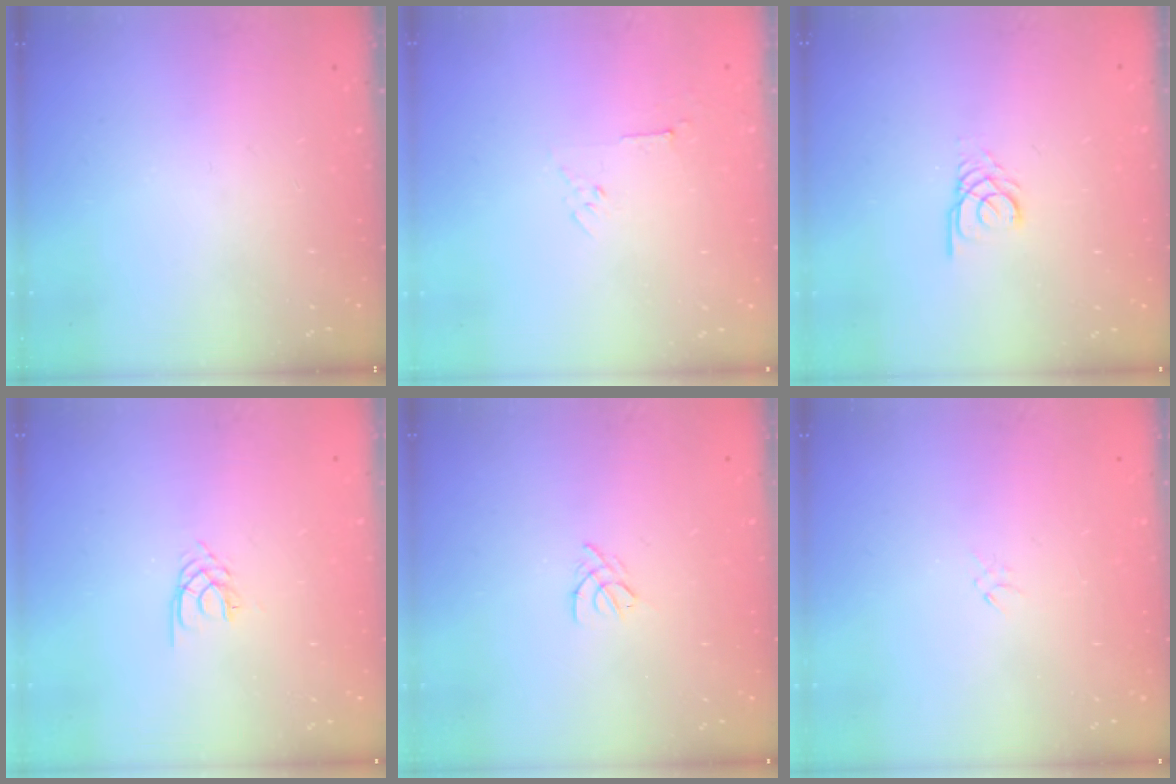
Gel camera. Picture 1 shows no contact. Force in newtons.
{"total": 3.0, "press": 3.0, "slide": 0.7}
{"total": 2.5, "press": 2.5, "slide": 0.2}
{"total": 1.9, "press": 1.9, "slide": 0.2}
{"total": 2.5, "press": 2.4, "slide": 0.6}
{"total": 0.9, "press": 0.8, "slide": 0.4}